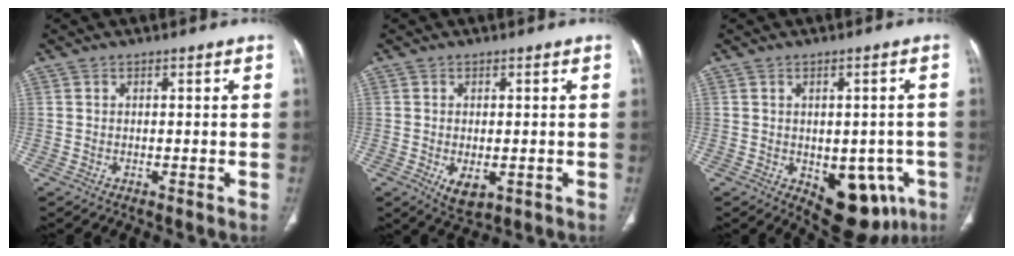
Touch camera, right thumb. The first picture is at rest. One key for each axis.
{"total": 4.6, "fx": -1.3, "fy": 2.6, "fz": 3.6, "tx": -0.058, "ty": -0.008, "tz": -0.010}
{"total": 12.7, "fx": -4.5, "fy": 7.3, "fz": 9.4, "tx": -0.071, "ty": 0.008, "tz": -0.042}